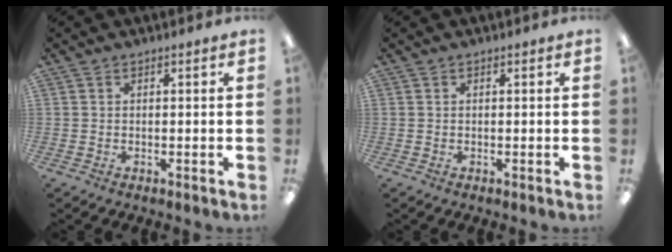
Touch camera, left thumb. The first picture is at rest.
{"total": 0.0}